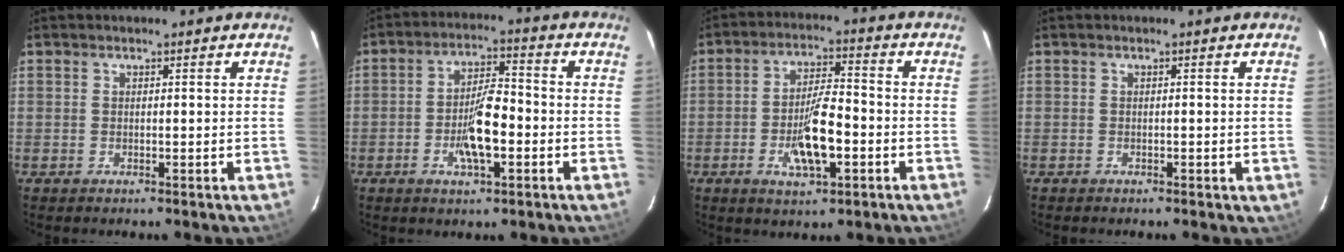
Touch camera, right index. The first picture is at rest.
{"total": 8.5, "force": [-2.7, 2.7, 7.6], "torque": [-0.143, 0.002, -0.045]}
{"total": 9.4, "force": [-3.2, 2.9, 8.4], "torque": [-0.160, -0.003, -0.052]}
{"total": 0.8, "force": [-0.5, 0.6, 0.2], "torque": [-0.003, -0.001, -0.004]}